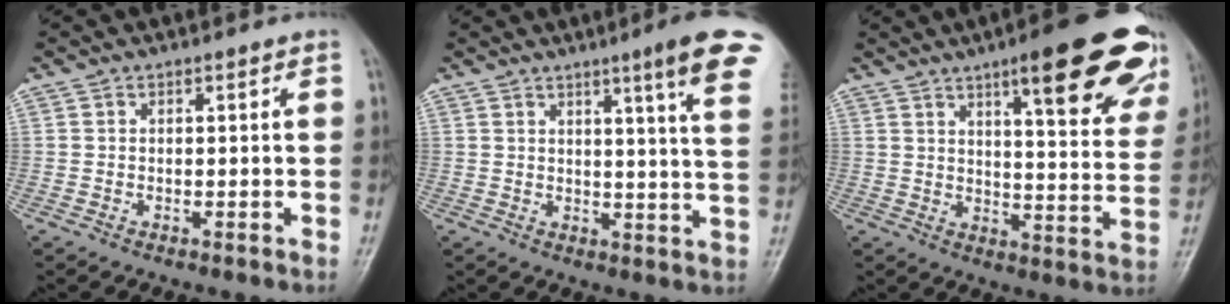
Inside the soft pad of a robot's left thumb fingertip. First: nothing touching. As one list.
[{"total": 12.9, "force": [7.5, 0.3, 10.5], "torque": [-0.127, -0.035, 0.082]}, {"total": 22.5, "force": [13.0, 5.2, 17.5], "torque": [-0.196, -0.047, 0.166]}]